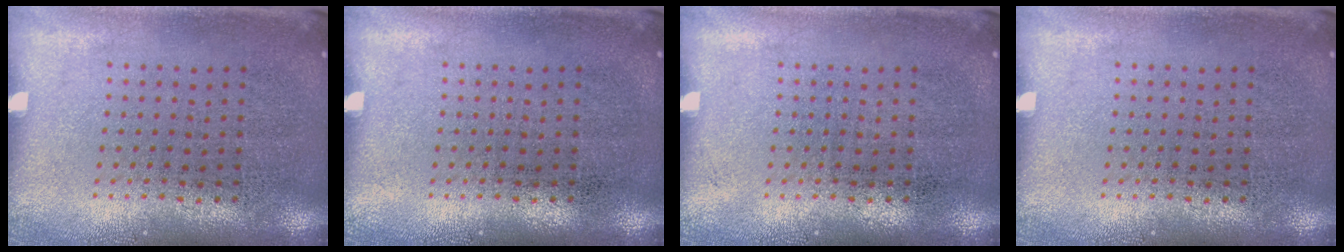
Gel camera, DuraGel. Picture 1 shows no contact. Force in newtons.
{"total": 0.0}
{"total": 0.0}
{"total": 0.0}